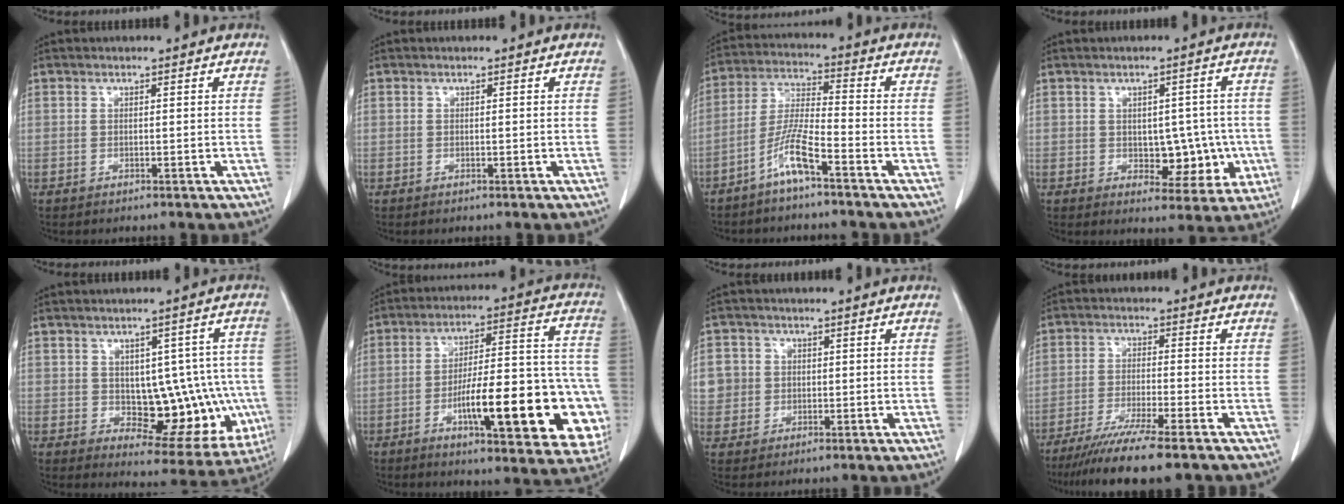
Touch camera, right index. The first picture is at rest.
{"total": 0.0}
{"total": 7.1, "force": [-4.6, 0.4, 5.5], "torque": [-0.121, 0.002, -0.092]}
{"total": 7.3, "force": [-0.9, 4.4, 5.8], "torque": [-0.056, 0.013, 0.000]}
{"total": 13.4, "force": [-1.2, 7.1, 11.4], "torque": [-0.123, 0.021, 0.010]}
{"total": 24.0, "force": [-7.3, 5.5, 22.2], "torque": [-0.236, 0.023, -0.090]}
{"total": 5.2, "force": [0.8, 5.1, 0.4], "torque": [-0.004, 0.012, 0.018]}
{"total": 11.1, "force": [-8.8, -0.5, 6.8], "torque": [-0.102, -0.032, -0.140]}